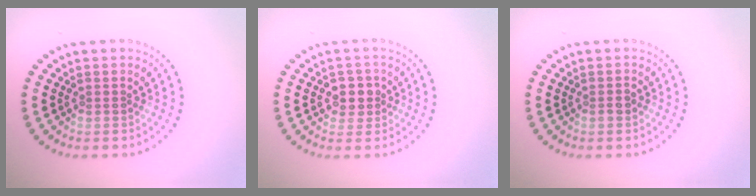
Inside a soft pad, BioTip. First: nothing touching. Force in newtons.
{"total": 2.1, "press": 2.0, "slide": 0.7}
{"total": 0.8, "press": 0.7, "slide": 0.2}